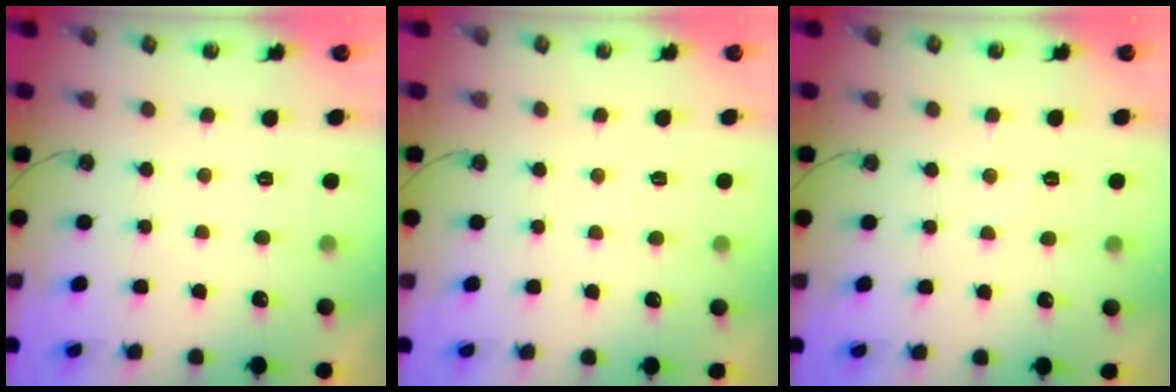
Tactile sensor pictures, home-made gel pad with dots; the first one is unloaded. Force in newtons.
{"total": 2.0, "press": 2.0, "slide": 0.3}
{"total": 5.1, "press": 5.0, "slide": 0.9}